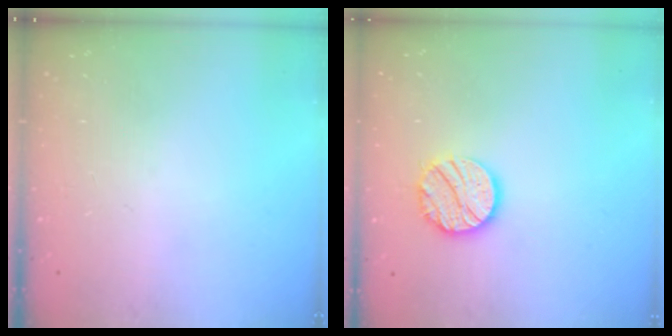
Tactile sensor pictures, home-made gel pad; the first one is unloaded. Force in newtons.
{"total": 12.6, "press": 12.6, "slide": 1.1}